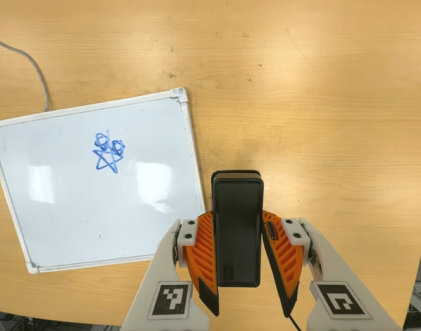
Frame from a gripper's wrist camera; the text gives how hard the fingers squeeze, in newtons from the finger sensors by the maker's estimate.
{"total": 5.8, "left": 4.6, "right": 7.0}